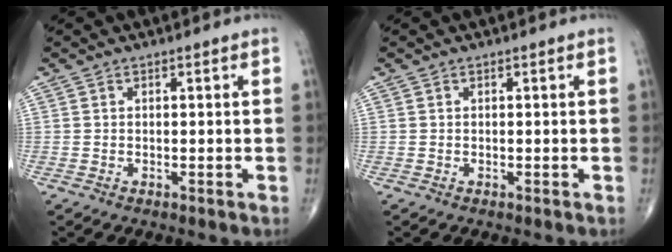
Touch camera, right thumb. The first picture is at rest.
{"total": 0.0}